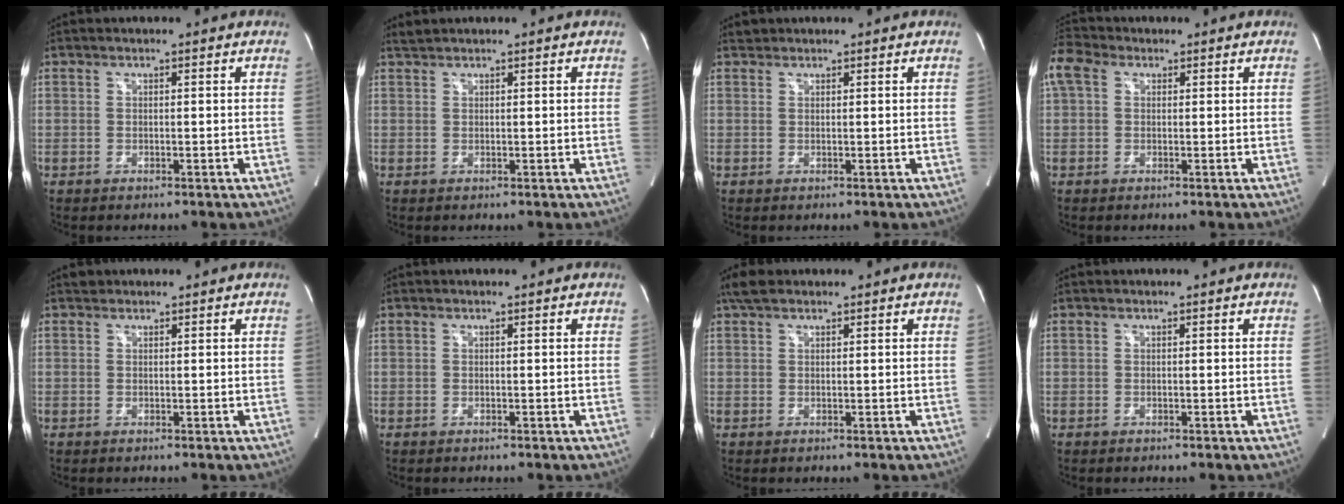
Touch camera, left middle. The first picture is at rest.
{"total": 1.4, "force": [1.4, -0.1, 0.1], "torque": [-0.009, 0.009, 0.033]}
{"total": 0.9, "force": [0.8, 0.3, -0.1], "torque": [-0.002, 0.006, 0.013]}
{"total": 6.1, "force": [2.5, 4.3, 3.6], "torque": [-0.100, 0.042, 0.049]}
{"total": 0.8, "force": [0.7, 0.3, 0.0], "torque": [-0.004, 0.005, 0.011]}
{"total": 0.0}
{"total": 2.9, "force": [2.2, 1.1, 1.5], "torque": [-0.035, 0.020, 0.043]}
{"total": 0.0}